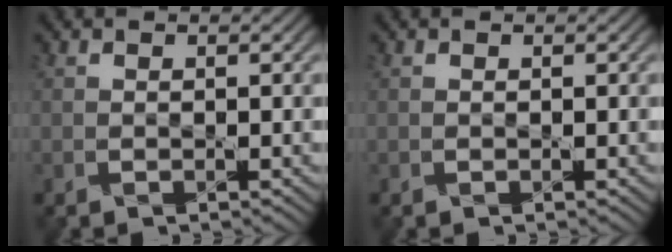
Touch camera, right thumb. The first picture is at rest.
{"total": 0.0}